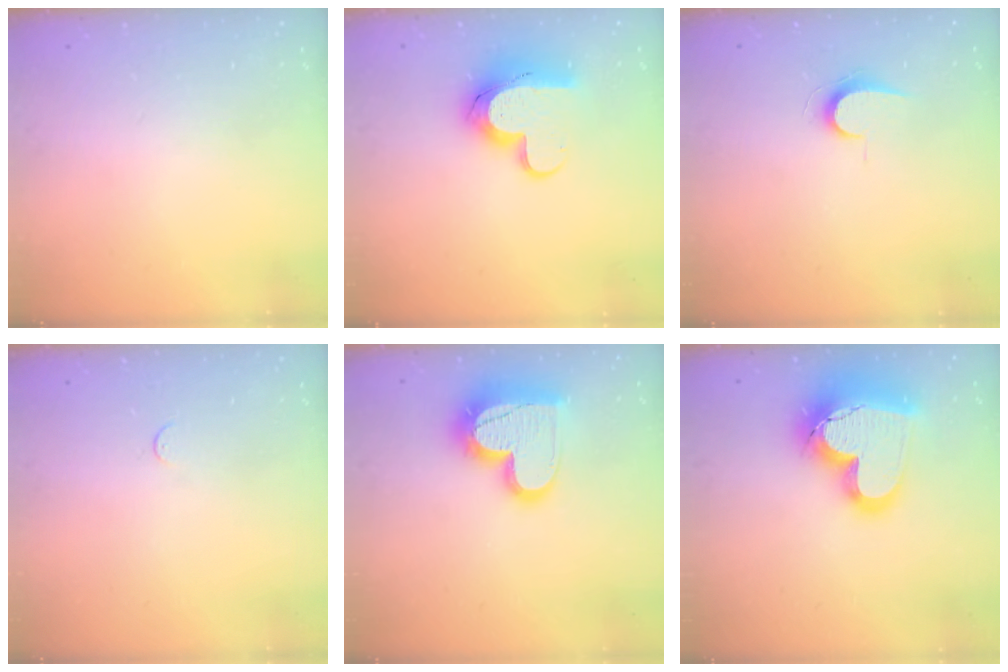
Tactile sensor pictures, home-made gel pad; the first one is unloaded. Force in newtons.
{"total": 12.2, "press": 12.2, "slide": 1.0}
{"total": 5.9, "press": 5.9, "slide": 0.6}
{"total": 2.7, "press": 2.7, "slide": 0.4}
{"total": 18.9, "press": 18.9, "slide": 1.4}
{"total": 21.8, "press": 21.7, "slide": 1.8}